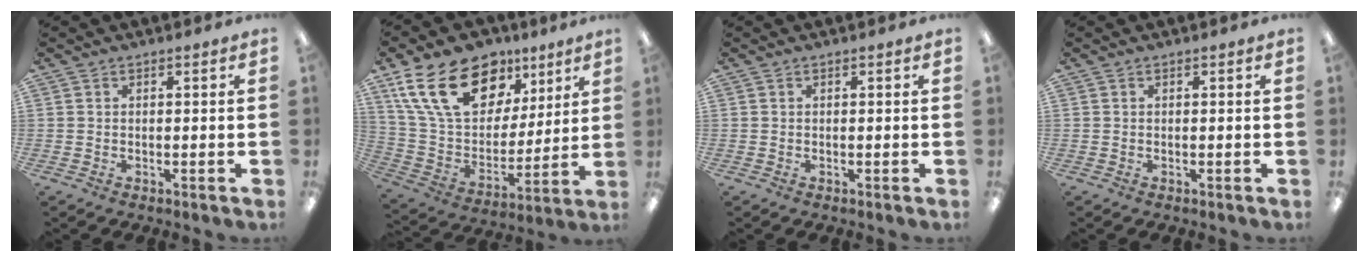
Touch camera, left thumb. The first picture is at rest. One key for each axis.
{"total": 23.1, "fx": 12.4, "fy": 14.0, "fz": 13.5, "tx": -0.245, "ty": -0.046, "tz": 0.227}
{"total": 0.0}
{"total": 0.0}